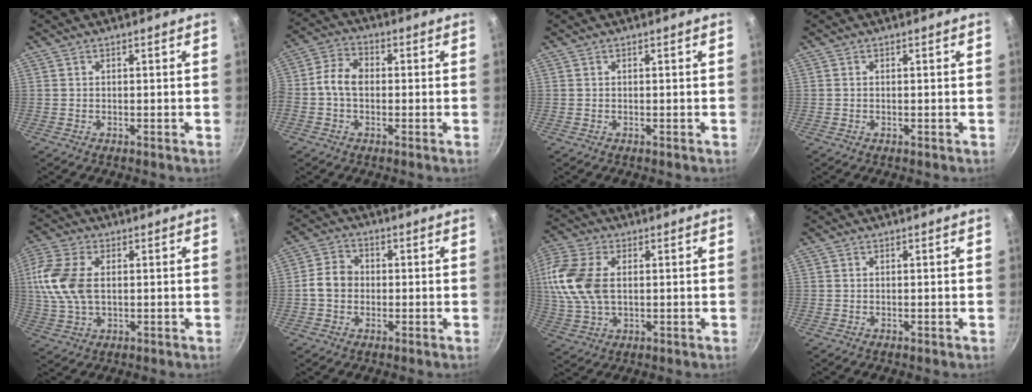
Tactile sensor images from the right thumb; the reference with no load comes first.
{"total": 6.5, "force": [-0.5, 4.5, 4.7], "torque": [-0.086, 0.023, -0.027]}
{"total": 0.0}
{"total": 0.0}
{"total": 11.6, "force": [1.3, 7.0, 9.1], "torque": [-0.189, 0.010, 0.019]}
{"total": 5.7, "force": [-0.5, 4.8, 3.0], "torque": [-0.035, 0.016, -0.021]}
{"total": 13.5, "force": [1.7, 8.5, 10.4], "torque": [-0.215, 0.009, 0.027]}
{"total": 0.0}